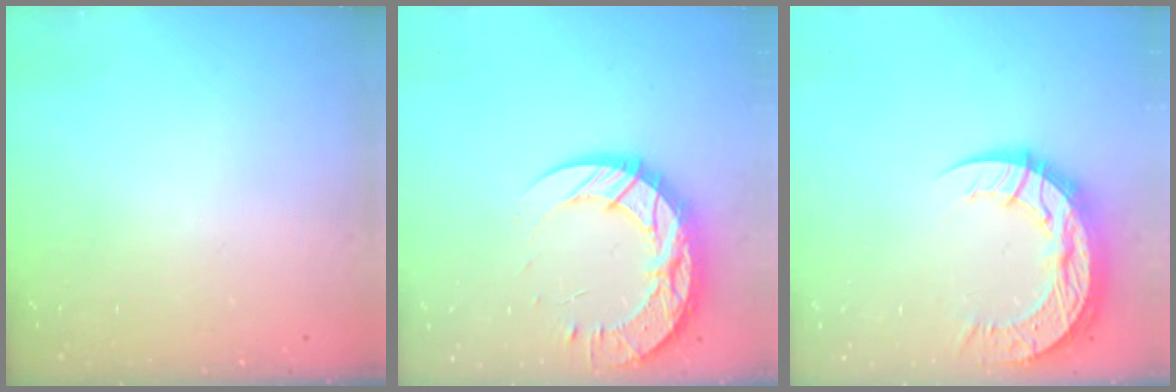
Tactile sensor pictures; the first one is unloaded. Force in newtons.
{"total": 18.6, "press": 18.5, "slide": 1.6}
{"total": 15.4, "press": 15.3, "slide": 1.2}